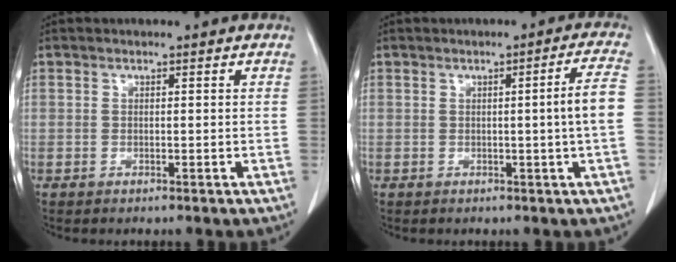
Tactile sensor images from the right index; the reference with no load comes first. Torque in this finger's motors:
{"motor_torque": [0.46, -0.15, 0.31, 0.05]}